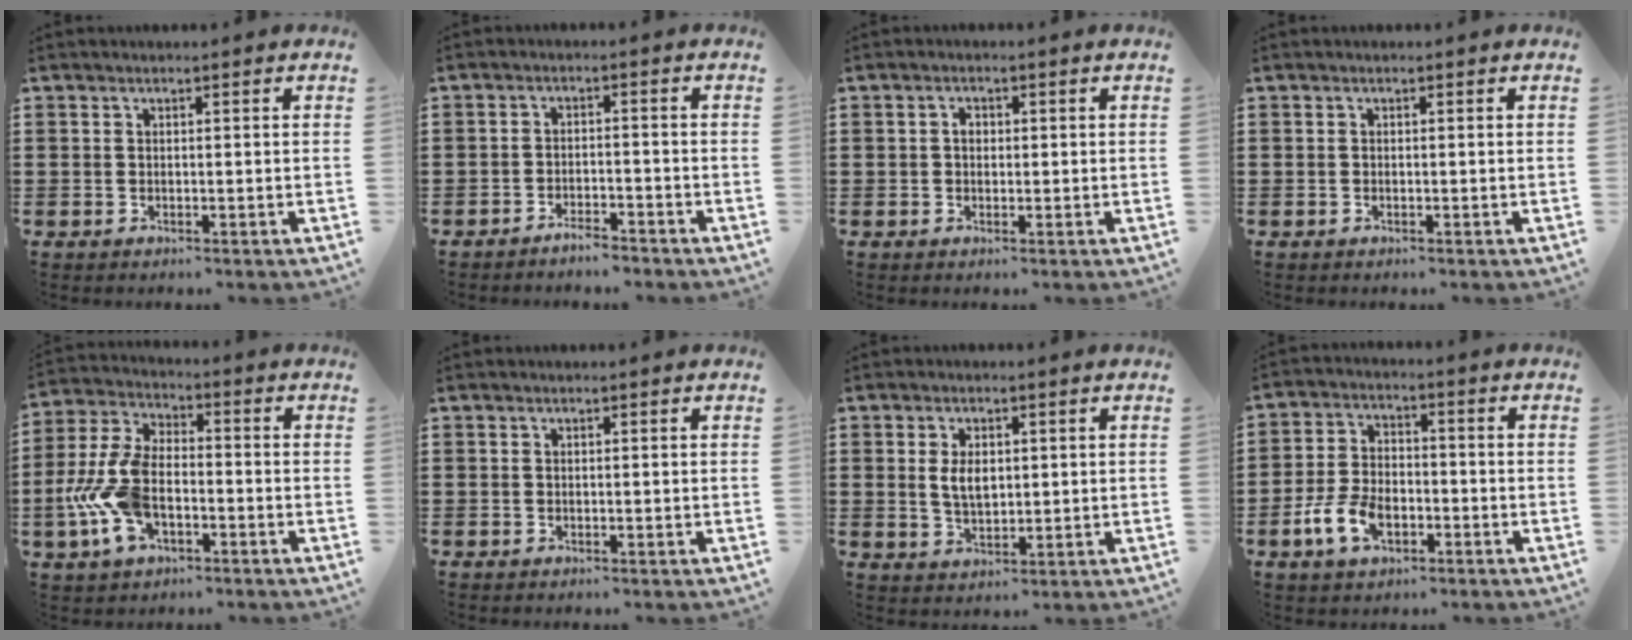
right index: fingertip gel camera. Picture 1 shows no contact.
{"total": 2.7, "force": [-2.6, 0.3, 0.5], "torque": [-0.014, 0.003, -0.052]}
{"total": 1.3, "force": [0.2, 0.9, 0.9], "torque": [-0.018, 0.007, 0.002]}
{"total": 0.0}
{"total": 10.5, "force": [-2.9, 5.7, 8.3], "torque": [-0.219, -0.009, -0.061]}
{"total": 0.0}
{"total": 4.1, "force": [0.6, 2.4, 3.3], "torque": [-0.062, 0.005, 0.008]}
{"total": 6.9, "force": [-2.9, 3.9, 4.8], "torque": [-0.116, 0.002, -0.060]}